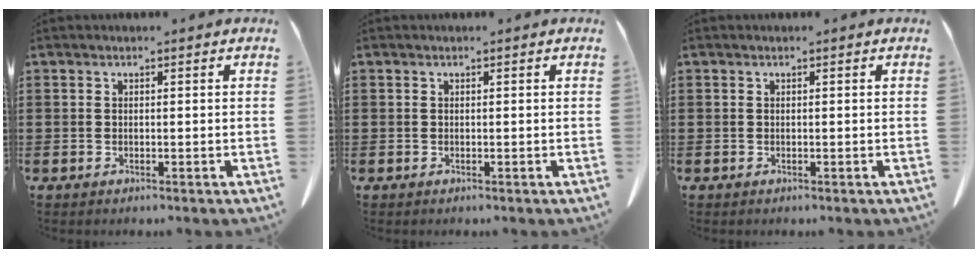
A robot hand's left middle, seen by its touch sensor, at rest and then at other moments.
{"total": 0.0}
{"total": 0.0}